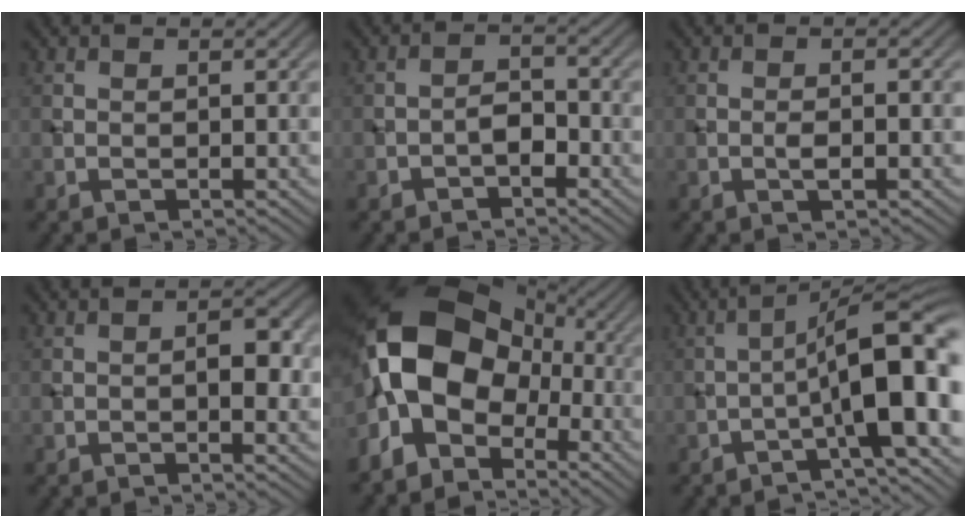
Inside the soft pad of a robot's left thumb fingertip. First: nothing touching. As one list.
[{"total": 2.3, "force": [-1.4, 1.2, 1.4], "torque": [-0.020, 0.009, -0.030]}, {"total": 1.7, "force": [-0.6, 0.4, 1.6], "torque": [-0.030, 0.003, -0.013]}, {"total": 3.6, "force": [-0.4, 1.6, 3.2], "torque": [-0.042, 0.005, -0.011]}, {"total": 15.5, "force": [-2.0, 10.1, 11.5], "torque": [-0.249, 0.007, -0.058]}, {"total": 9.9, "force": [-3.1, 1.9, 9.2], "torque": [-0.125, 0.029, -0.056]}]